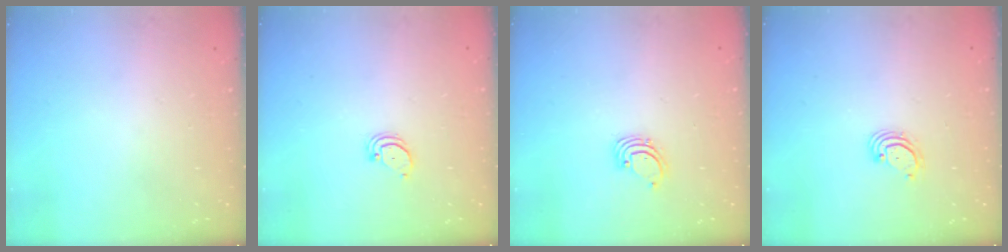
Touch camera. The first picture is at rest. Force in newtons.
{"total": 2.1, "press": 2.1, "slide": 0.2}
{"total": 1.4, "press": 1.4, "slide": 0.1}
{"total": 3.0, "press": 3.0, "slide": 0.3}